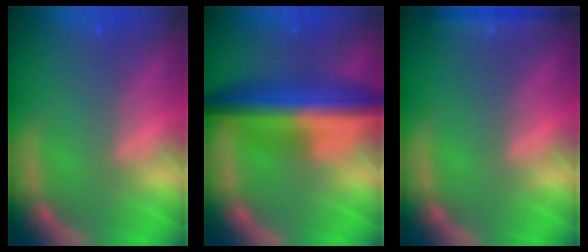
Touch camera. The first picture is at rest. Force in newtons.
{"total": 9.5}
{"total": 2.4}